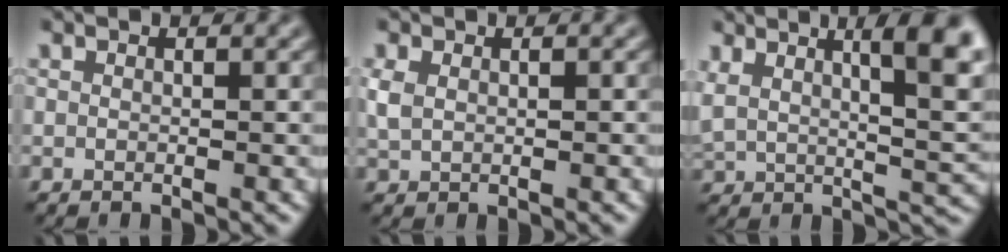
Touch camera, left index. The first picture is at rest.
{"total": 1.5, "force": [0.1, 1.1, 1.0], "torque": [-0.028, -0.001, 0.009]}
{"total": 10.1, "force": [4.6, 3.4, 8.3], "torque": [-0.103, 0.017, 0.070]}